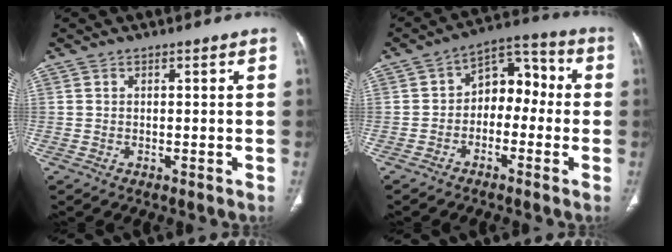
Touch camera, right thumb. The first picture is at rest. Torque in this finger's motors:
{"motor_torque": [-0.35, 0.50, 0.11, 0.26, 0.06]}